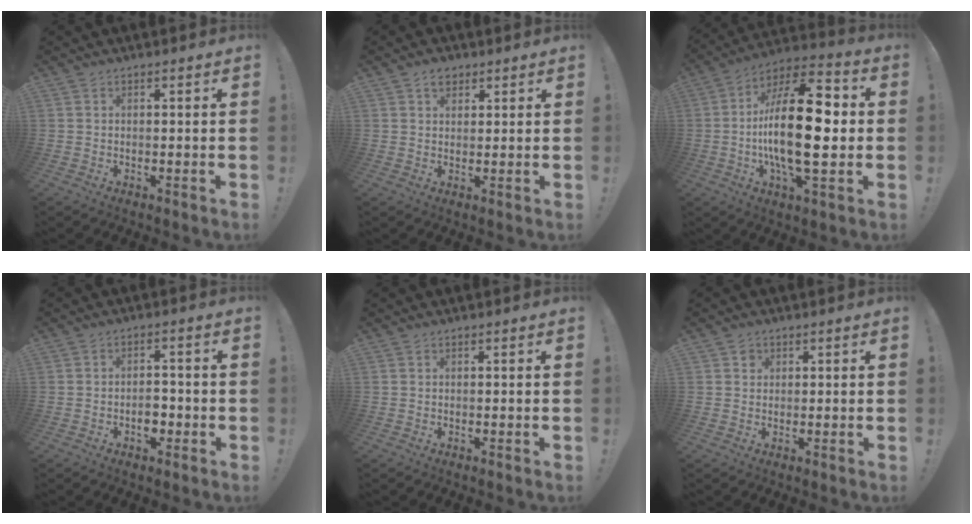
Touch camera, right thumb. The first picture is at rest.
{"total": 3.9, "force": [2.7, 2.6, 1.3], "torque": [-0.001, -0.010, 0.045]}
{"total": 24.5, "force": [-1.2, 9.7, 22.5], "torque": [-0.395, -0.003, -0.027]}
{"total": 4.4, "force": [-1.4, 3.2, 2.7], "torque": [-0.028, 0.005, -0.027]}
{"total": 0.0}
{"total": 2.0, "force": [1.0, 1.7, 0.3], "torque": [0.000, -0.003, 0.016]}